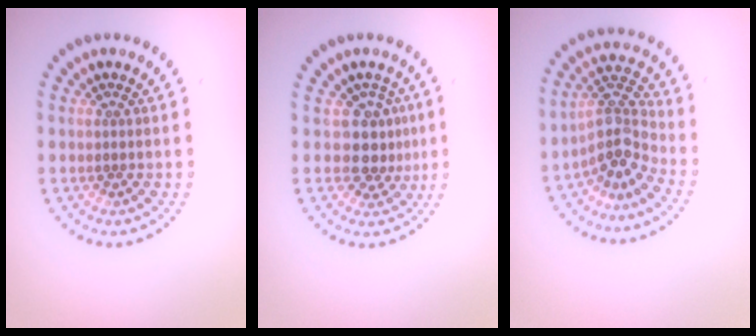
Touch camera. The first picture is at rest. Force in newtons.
{"total": 3.0, "press": 2.4, "slide": 1.9}
{"total": 4.0, "press": 2.9, "slide": 2.8}